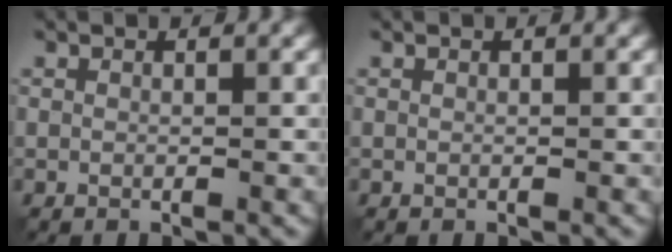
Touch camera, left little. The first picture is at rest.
{"total": 0.0}